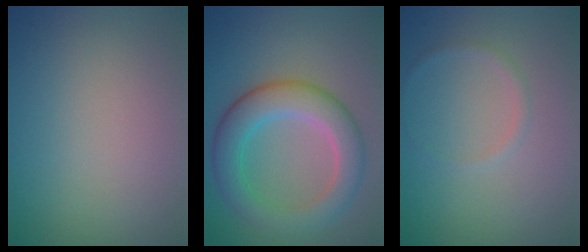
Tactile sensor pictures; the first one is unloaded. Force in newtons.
{"total": 5.7, "press": 5.7, "slide": 0.2}
{"total": 0.8, "press": 0.8, "slide": 0.0}